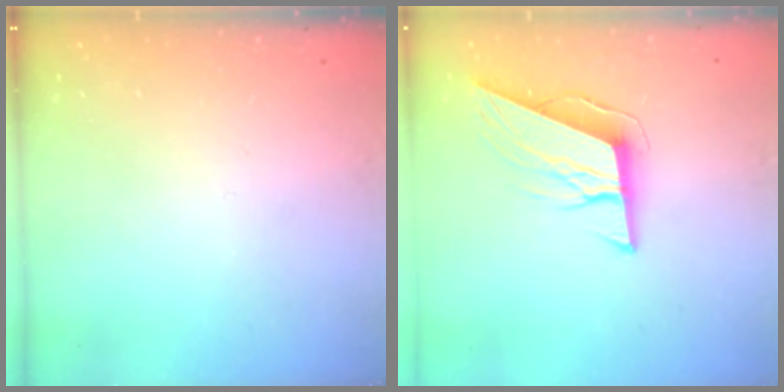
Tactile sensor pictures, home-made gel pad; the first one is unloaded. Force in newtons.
{"total": 9.8, "press": 9.6, "slide": 2.3}